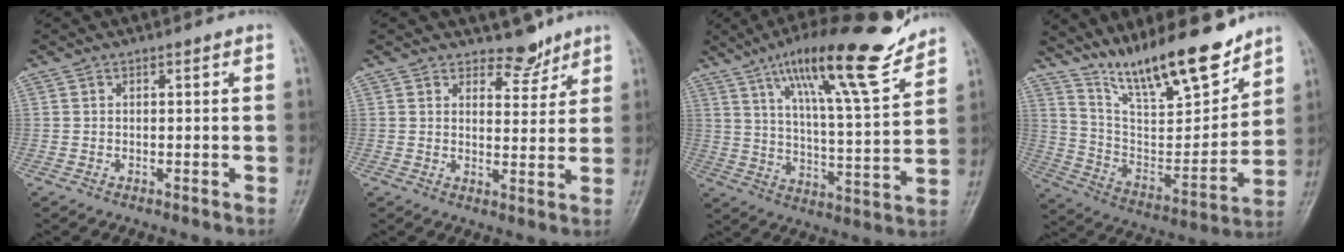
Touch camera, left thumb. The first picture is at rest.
{"total": 4.4, "force": [3.8, 2.1, 0.8], "torque": [0.014, -0.030, 0.060]}
{"total": 19.3, "force": [13.5, 3.0, 13.4], "torque": [-0.193, -0.064, 0.219]}
{"total": 19.0, "force": [14.9, 4.6, 10.9], "torque": [-0.142, -0.087, 0.270]}